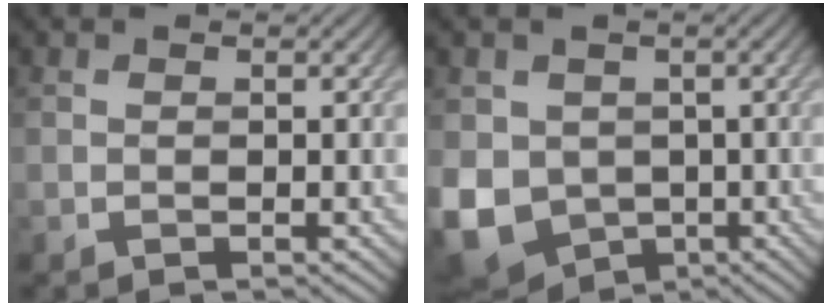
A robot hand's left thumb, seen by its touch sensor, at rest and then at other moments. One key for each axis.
{"total": 9.4, "fx": -1.4, "fy": 7.8, "fz": 5.0, "tx": -0.144, "ty": -0.032, "tz": -0.023}